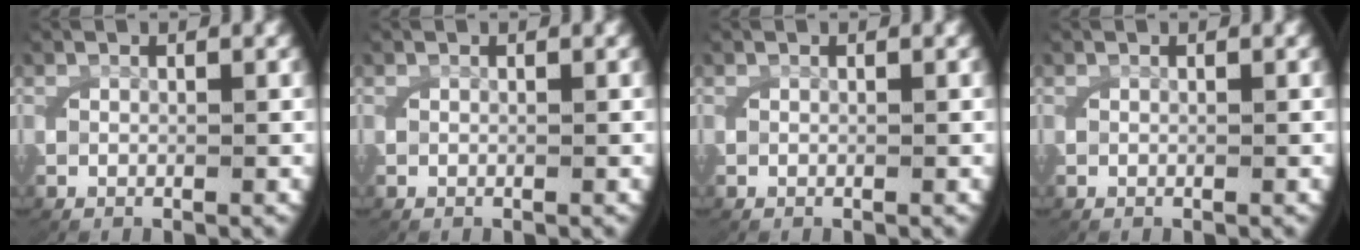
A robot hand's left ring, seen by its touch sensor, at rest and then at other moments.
{"total": 0.0}
{"total": 0.9, "force": [0.1, -0.9, -0.4], "torque": [0.002, -0.007, 0.009]}
{"total": 0.0}